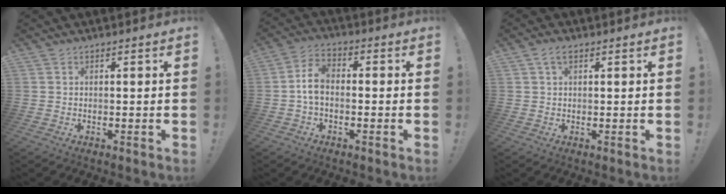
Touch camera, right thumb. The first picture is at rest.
{"total": 6.8, "force": [-0.7, 4.1, 5.4], "torque": [-0.104, 0.006, -0.008]}
{"total": 3.0, "force": [1.4, 1.6, 2.1], "torque": [-0.038, 0.003, 0.024]}